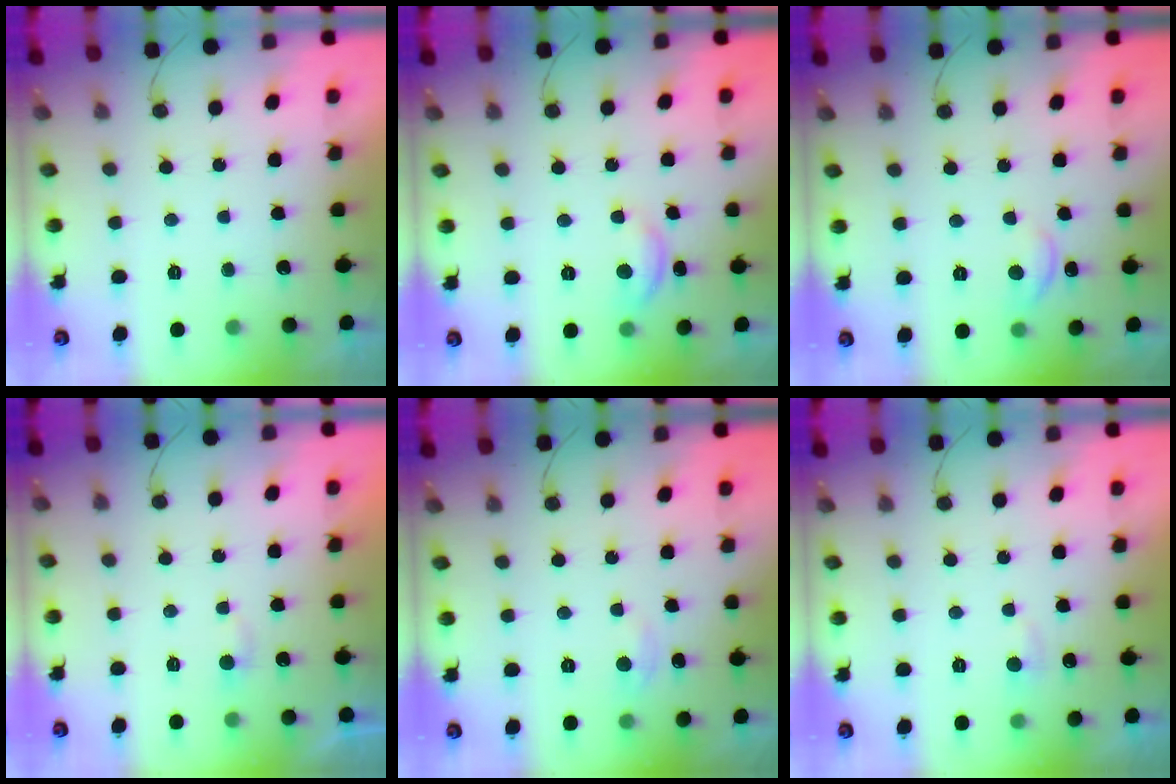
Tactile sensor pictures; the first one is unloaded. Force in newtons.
{"total": 6.3, "press": 6.3, "slide": 0.4}
{"total": 7.0, "press": 7.0, "slide": 0.7}
{"total": 2.8, "press": 2.8, "slide": 0.3}
{"total": 2.5, "press": 2.4, "slide": 0.3}
{"total": 4.0, "press": 3.9, "slide": 0.5}